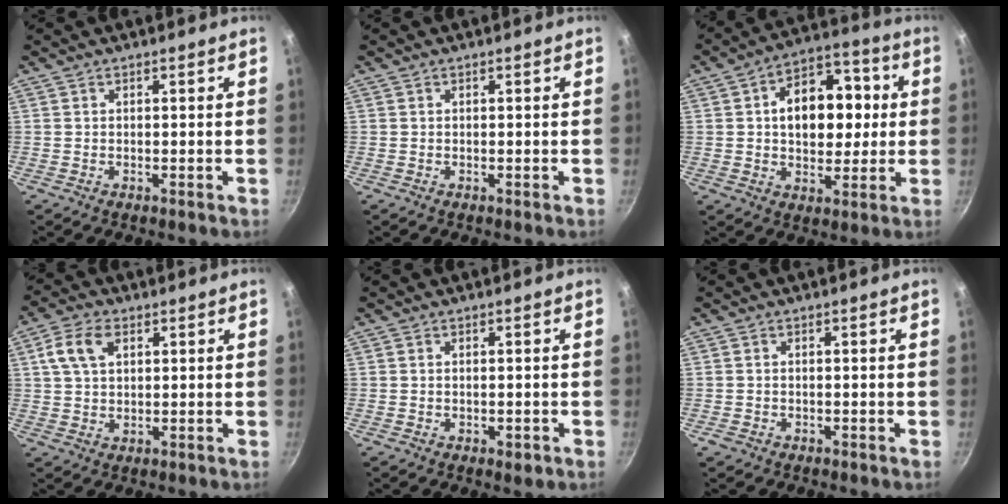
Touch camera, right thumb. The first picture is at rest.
{"total": 0.0}
{"total": 15.1, "force": [1.9, 9.8, 11.4], "torque": [-0.124, 0.022, 0.023]}
{"total": 7.3, "force": [2.6, 4.3, 5.2], "torque": [-0.102, 0.004, 0.051]}
{"total": 1.6, "force": [-0.5, 0.9, 1.3], "torque": [-0.019, 0.005, -0.002]}
{"total": 0.8, "force": [-0.4, 0.7, 0.2], "torque": [-0.003, 0.003, -0.008]}